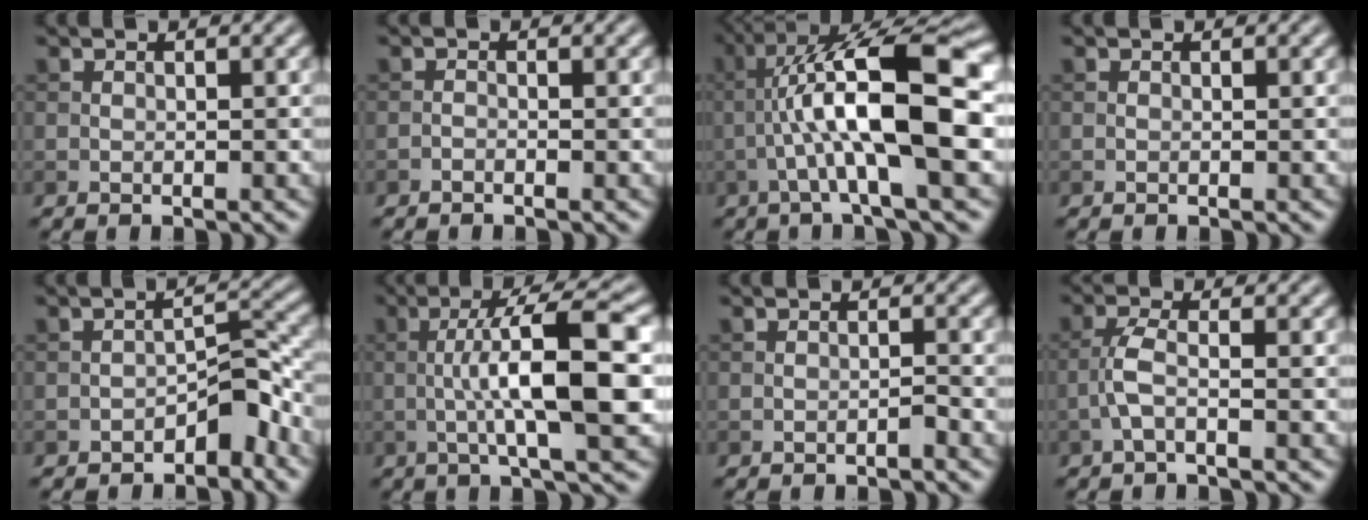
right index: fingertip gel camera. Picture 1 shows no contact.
{"total": 0.6, "force": [-0.6, 0.1, 0.3], "torque": [-0.007, 0.001, -0.013]}
{"total": 11.3, "force": [-0.6, 2.3, 11.0], "torque": [-0.192, 0.028, -0.011]}
{"total": 0.0}
{"total": 3.4, "force": [-2.2, 1.4, 2.1], "torque": [-0.024, 0.016, -0.036]}
{"total": 9.1, "force": [-0.7, 1.7, 8.9], "torque": [-0.137, 0.011, -0.012]}
{"total": 0.6, "force": [-0.5, 0.1, 0.4], "torque": [-0.006, 0.003, -0.007]}
{"total": 2.4, "force": [-0.9, 0.6, 2.1], "torque": [-0.049, 0.007, -0.025]}